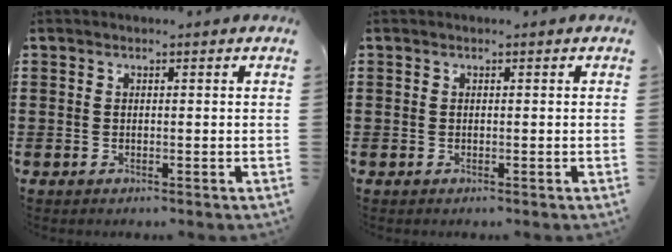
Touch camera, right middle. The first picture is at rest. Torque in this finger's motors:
{"motor_torque": [-0.04, -0.05, 0.00, -0.01]}